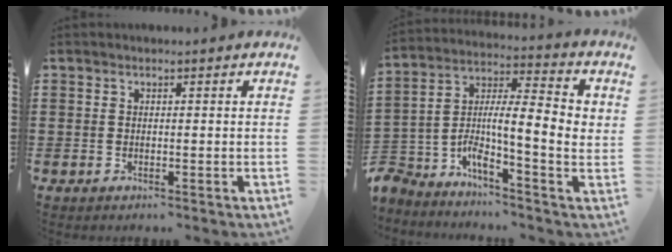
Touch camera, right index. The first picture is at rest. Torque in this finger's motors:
{"motor_torque": [0.99, -0.73, 0.90, 0.21]}